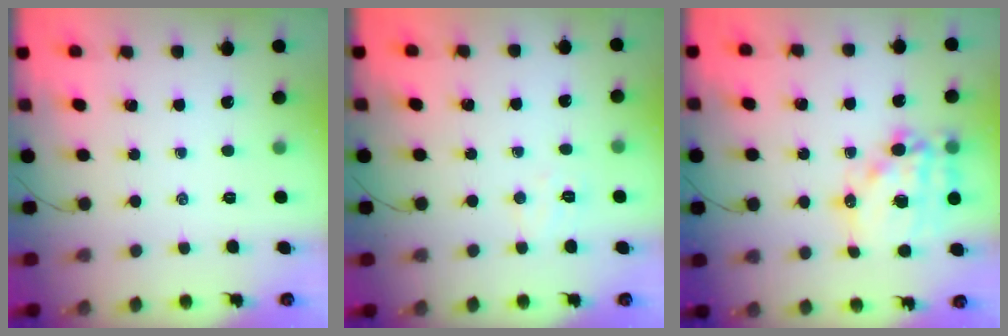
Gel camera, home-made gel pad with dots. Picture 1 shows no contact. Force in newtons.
{"total": 5.2, "press": 5.0, "slide": 1.1}
{"total": 16.2, "press": 15.7, "slide": 4.0}